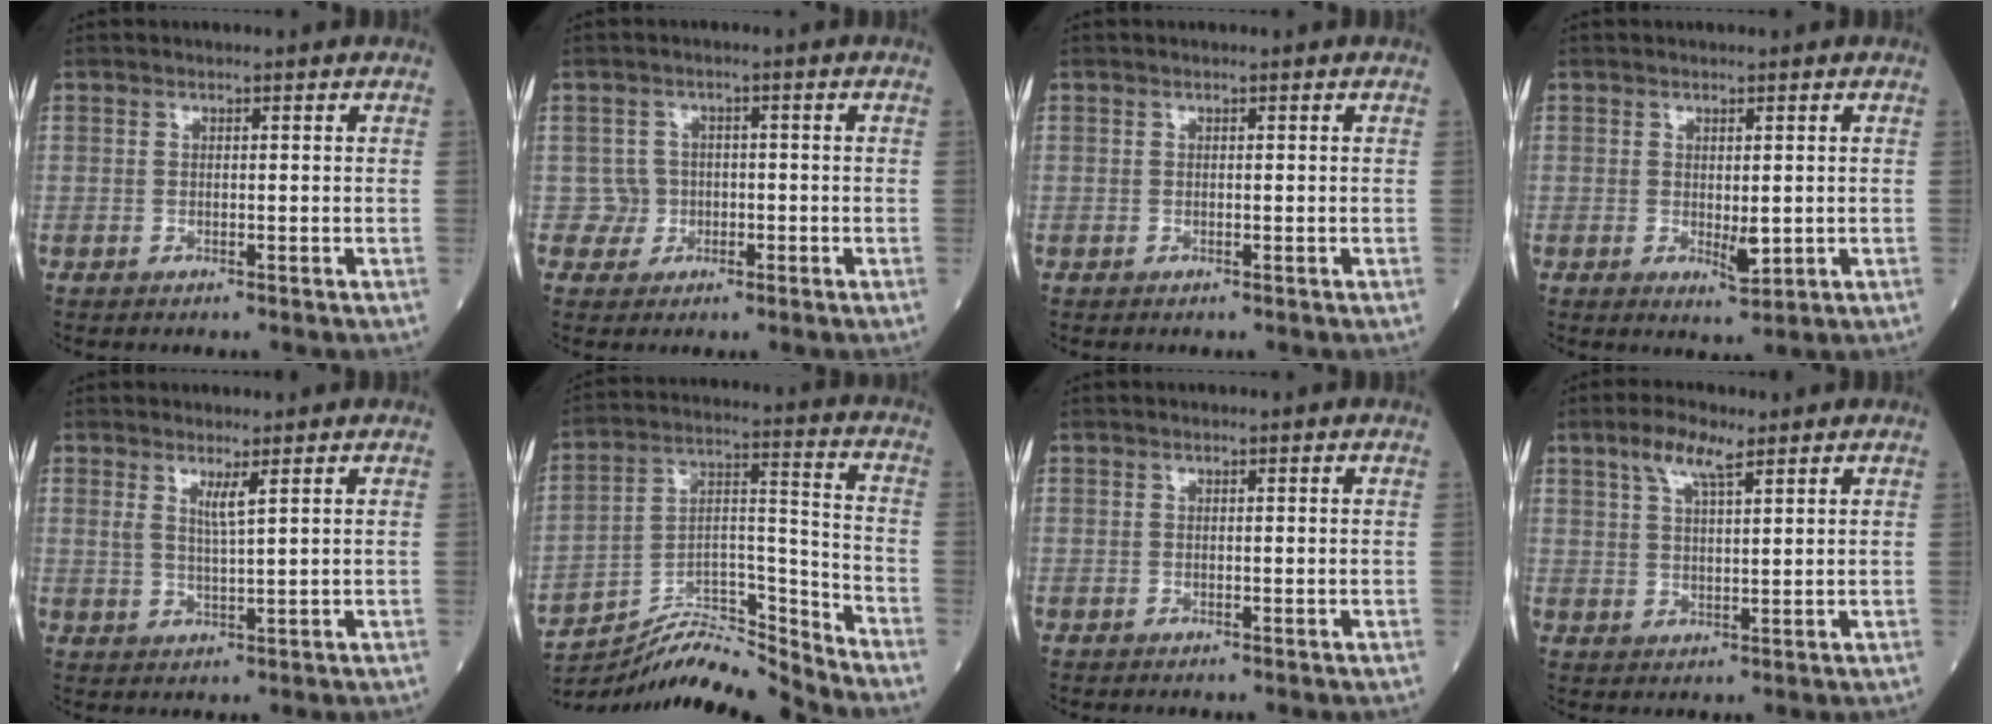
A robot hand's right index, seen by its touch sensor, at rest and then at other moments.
{"total": 2.6, "force": [-0.7, 2.5, -0.4], "torque": [0.020, 0.012, -0.012]}
{"total": 0.0}
{"total": 2.6, "force": [-0.1, 0.8, 2.5], "torque": [-0.040, -0.007, 0.007]}
{"total": 2.5, "force": [1.4, -0.3, 2.0], "torque": [-0.042, -0.011, 0.031]}
{"total": 12.1, "force": [-11.8, -1.7, 2.2], "torque": [-0.039, 0.046, -0.209]}
{"total": 0.0}
{"total": 5.3, "force": [3.5, 1.0, 3.9], "torque": [-0.082, 0.009, 0.067]}